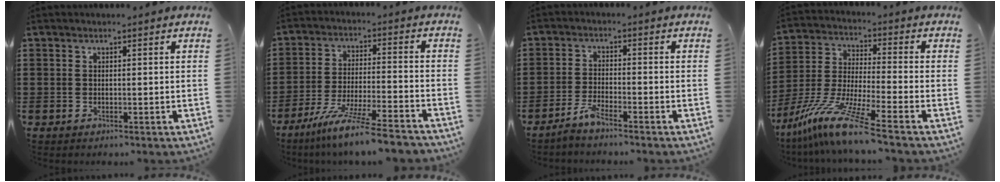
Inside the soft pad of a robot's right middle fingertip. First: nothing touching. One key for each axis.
{"total": 9.2, "fx": -7.9, "fy": -0.5, "fz": 4.7, "tx": -0.094, "ty": -0.005, "tz": -0.154}
{"total": 3.0, "fx": -2.6, "fy": 0.3, "fz": 1.5, "tx": -0.041, "ty": 0.000, "tz": -0.054}
{"total": 10.7, "fx": -8.3, "fy": 0.0, "fz": 6.7, "tx": -0.149, "ty": -0.002, "tz": -0.170}